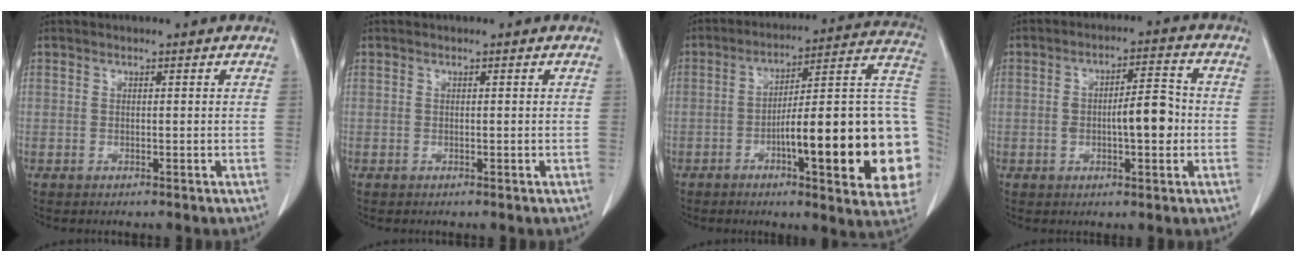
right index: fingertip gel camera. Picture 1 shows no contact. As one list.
[{"total": 0.0}, {"total": 25.3, "force": [-5.1, 3.6, 24.5], "torque": [-0.234, 0.021, -0.067]}, {"total": 7.3, "force": [-0.8, 2.1, 7.0], "torque": [-0.117, 0.015, -0.013]}]